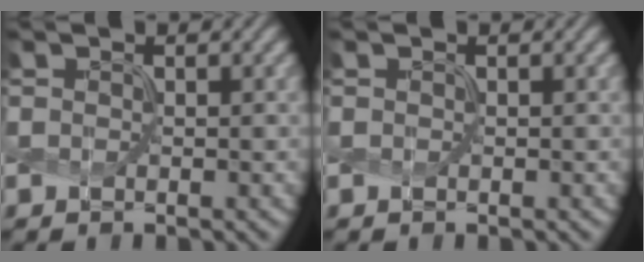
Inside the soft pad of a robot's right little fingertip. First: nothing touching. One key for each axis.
{"total": 0.0}